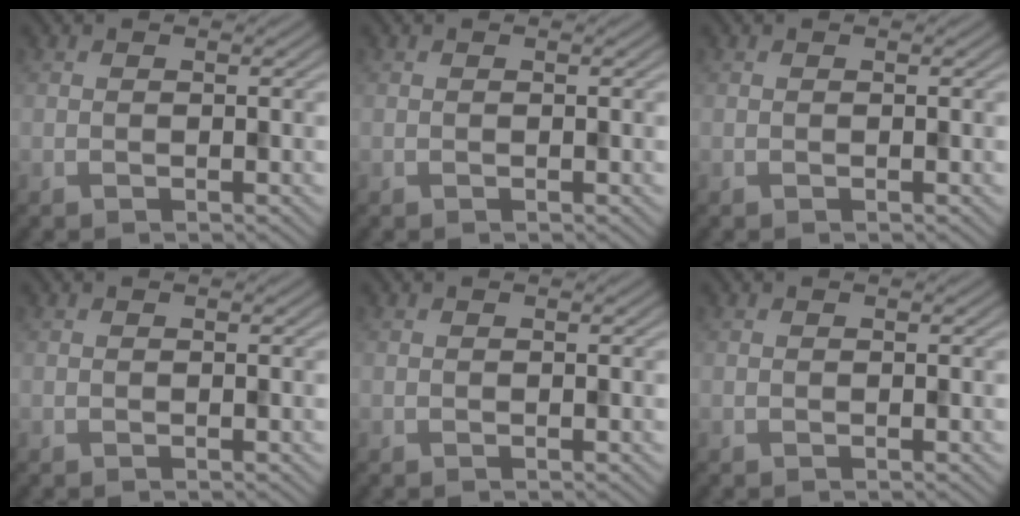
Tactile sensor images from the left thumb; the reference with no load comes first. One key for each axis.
{"total": 0.0}
{"total": 0.0}
{"total": 0.0}
{"total": 0.0}
{"total": 0.0}